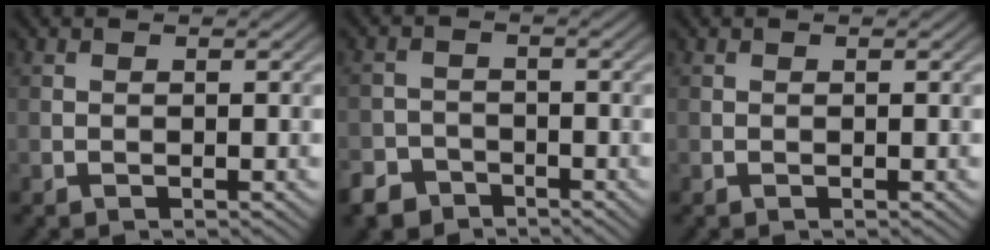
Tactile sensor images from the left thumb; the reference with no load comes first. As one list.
[{"total": 4.3, "force": [-3.4, 2.4, 0.9], "torque": [-0.015, -0.002, -0.064]}, {"total": 0.0}]